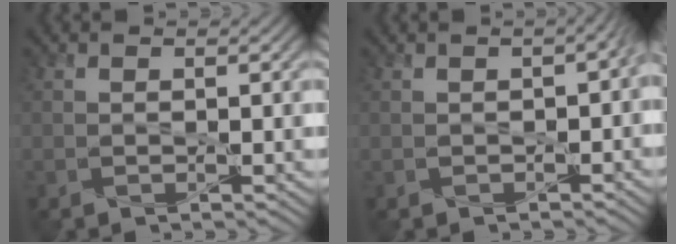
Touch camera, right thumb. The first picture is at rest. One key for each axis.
{"total": 1.7, "fx": -0.5, "fy": 0.9, "fz": 1.3, "tx": -0.020, "ty": -0.003, "tz": -0.004}